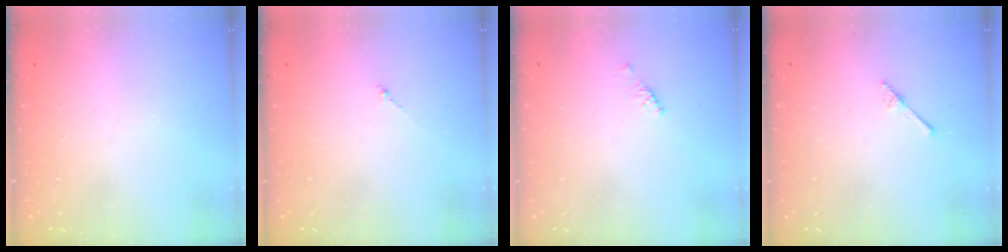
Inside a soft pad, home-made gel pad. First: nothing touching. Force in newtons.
{"total": 0.7, "press": 0.6, "slide": 0.4}
{"total": 2.1, "press": 2.0, "slide": 0.6}
{"total": 2.5, "press": 2.4, "slide": 0.3}